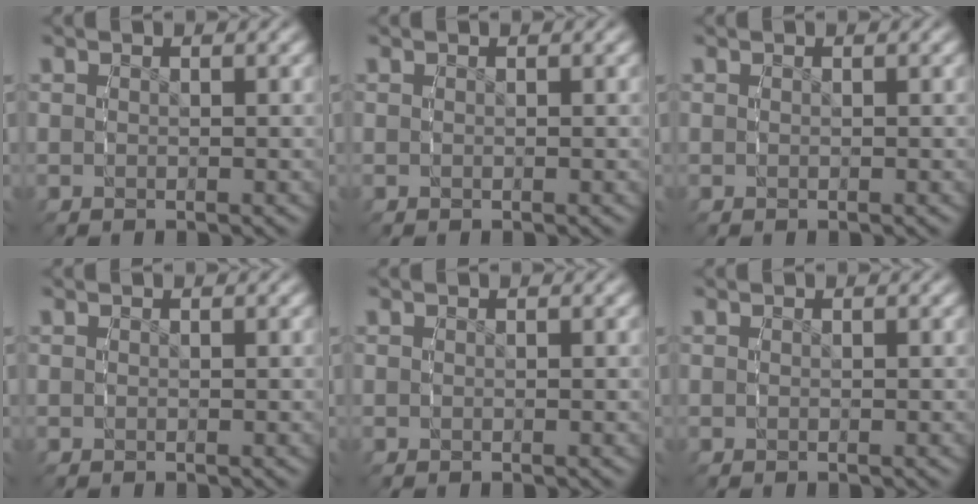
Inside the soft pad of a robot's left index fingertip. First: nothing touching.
{"total": 0.0}
{"total": 0.0}
{"total": 0.0}
{"total": 0.0}
{"total": 0.0}